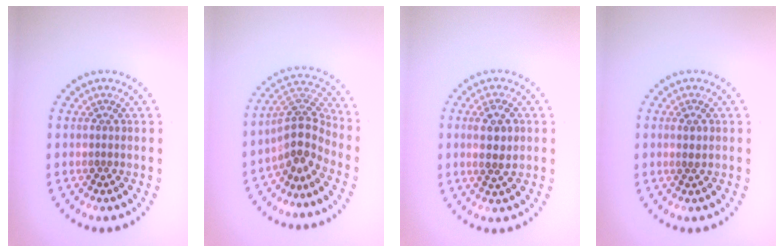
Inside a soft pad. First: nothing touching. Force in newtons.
{"total": 3.8, "press": 3.0, "slide": 2.3}
{"total": 2.8, "press": 2.7, "slide": 0.6}
{"total": 0.7, "press": 0.6, "slide": 0.4}